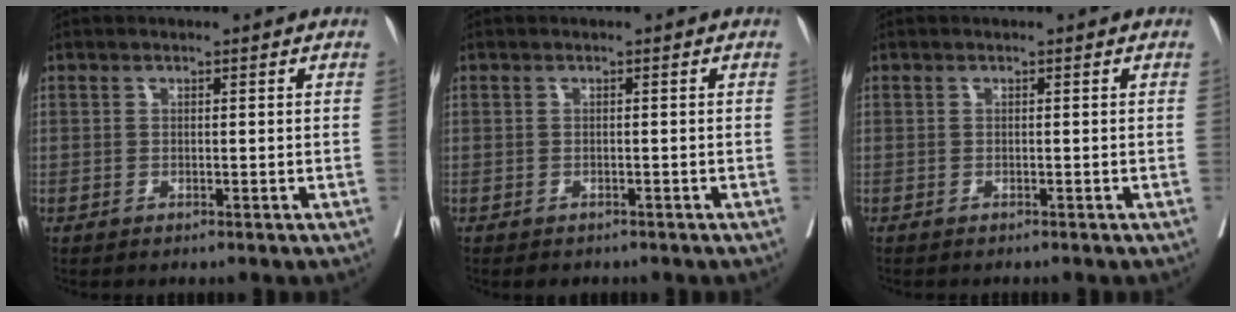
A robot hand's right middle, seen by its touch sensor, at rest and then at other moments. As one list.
[{"total": 2.2, "force": [-1.8, 1.1, 0.5], "torque": [-0.007, -0.001, -0.020]}, {"total": 0.6, "force": [-0.6, 0.2, 0.2], "torque": [-0.002, 0.000, -0.010]}]